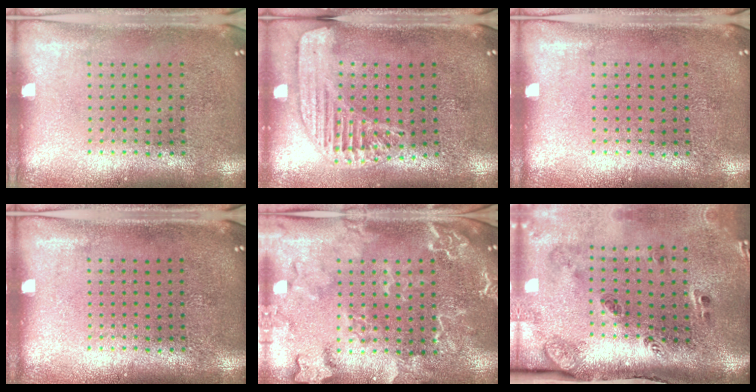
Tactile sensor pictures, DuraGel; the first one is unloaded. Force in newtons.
{"total": 1.6, "press": 1.6, "slide": 0.4}
{"total": 0.0}
{"total": 0.0}
{"total": 2.5, "press": 2.4, "slide": 0.7}
{"total": 3.4, "press": 2.0, "slide": 2.7}